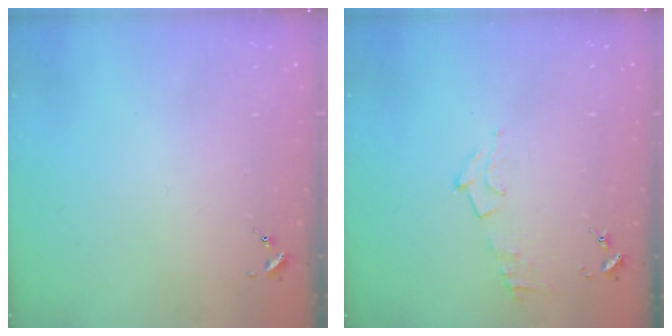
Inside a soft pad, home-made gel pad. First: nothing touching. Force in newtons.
{"total": 6.8, "press": 6.8, "slide": 0.8}